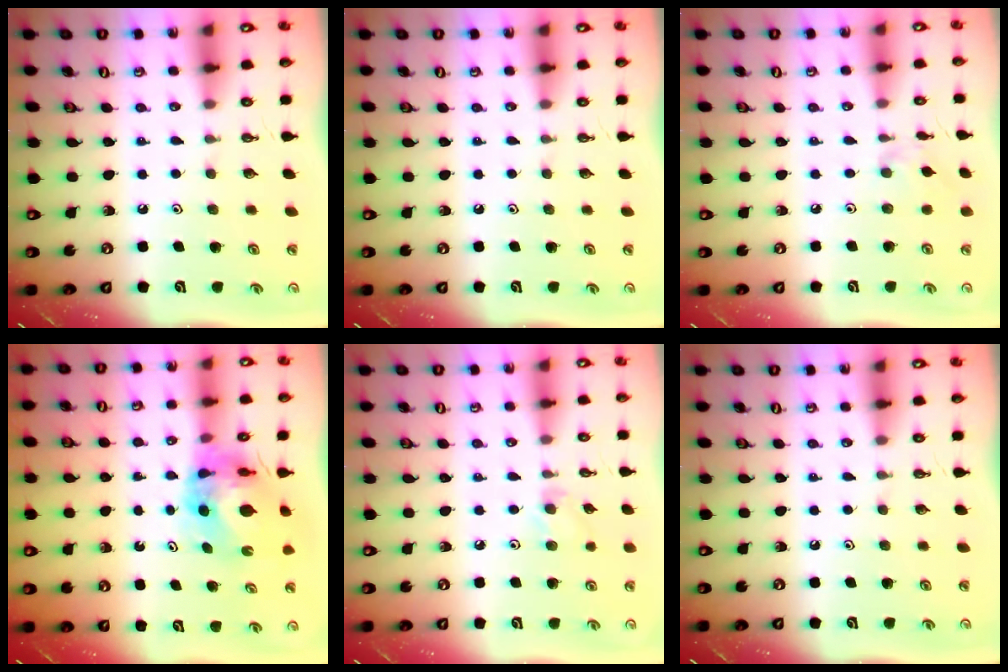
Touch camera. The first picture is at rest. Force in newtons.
{"total": 0.0}
{"total": 1.6, "press": 1.6, "slide": 0.3}
{"total": 9.6, "press": 9.5, "slide": 1.0}
{"total": 5.0, "press": 4.9, "slide": 0.9}
{"total": 0.0}